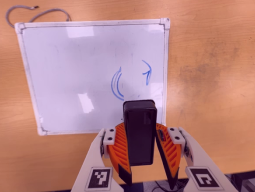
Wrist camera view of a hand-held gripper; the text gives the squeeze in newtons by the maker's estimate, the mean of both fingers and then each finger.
{"total": 6.9, "left": 7.7, "right": 6.2}